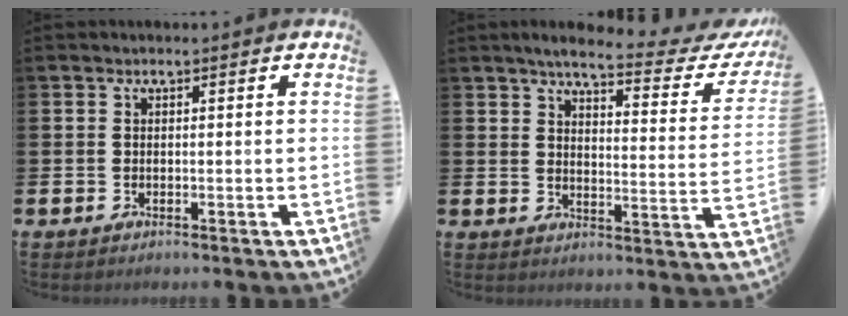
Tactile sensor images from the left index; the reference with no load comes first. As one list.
[{"total": 5.0, "force": [4.1, 0.9, 2.8], "torque": [-0.050, -0.038, 0.056]}]